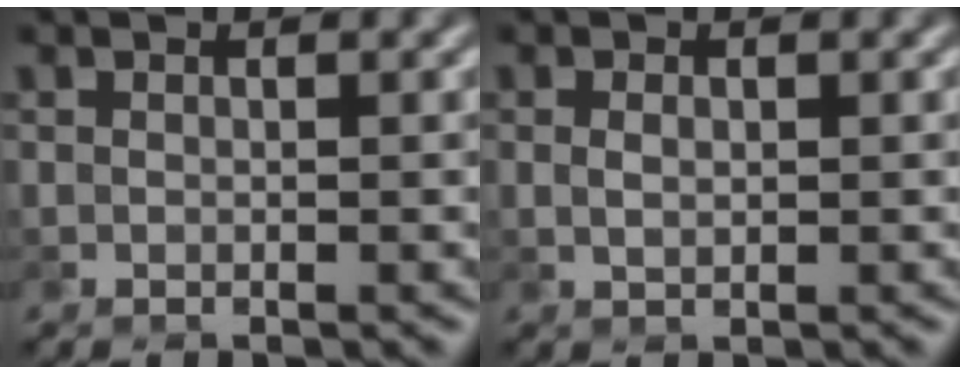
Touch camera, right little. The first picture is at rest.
{"total": 0.9, "force": [-0.2, 0.4, 0.8], "torque": [-0.016, -0.003, -0.002]}